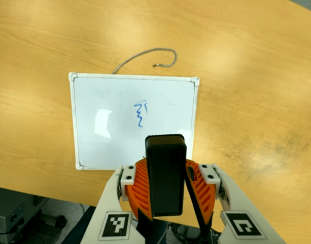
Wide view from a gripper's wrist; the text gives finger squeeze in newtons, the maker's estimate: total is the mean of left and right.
{"total": 6.3, "left": 6.6, "right": 5.9}